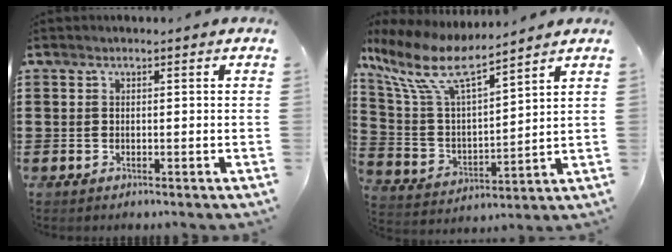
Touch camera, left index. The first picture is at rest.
{"total": 10.2, "force": [7.6, 2.6, 6.3], "torque": [-0.158, -0.039, 0.129]}